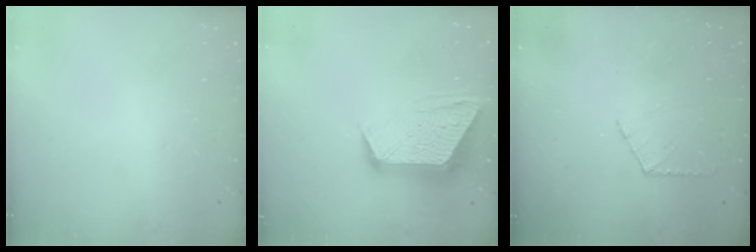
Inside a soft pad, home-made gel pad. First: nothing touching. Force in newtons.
{"total": 13.4, "press": 13.4, "slide": 0.9}
{"total": 6.7, "press": 6.7, "slide": 0.6}